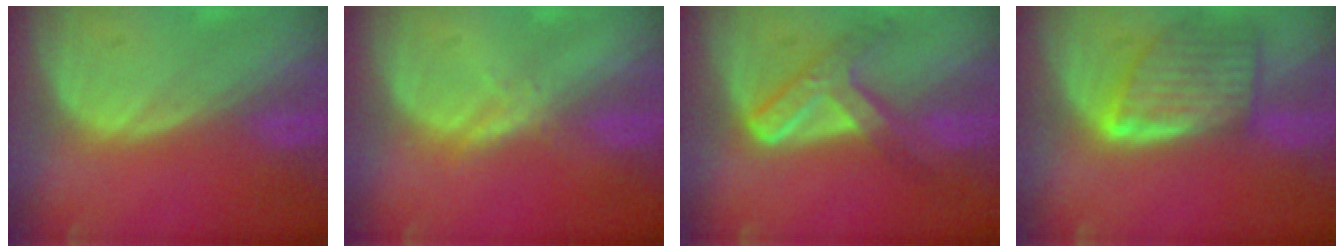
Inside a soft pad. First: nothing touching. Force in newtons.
{"total": 1.7, "press": 1.7, "slide": 0.1}
{"total": 7.2, "press": 6.2, "slide": 3.7}
{"total": 8.2, "press": 7.4, "slide": 3.4}